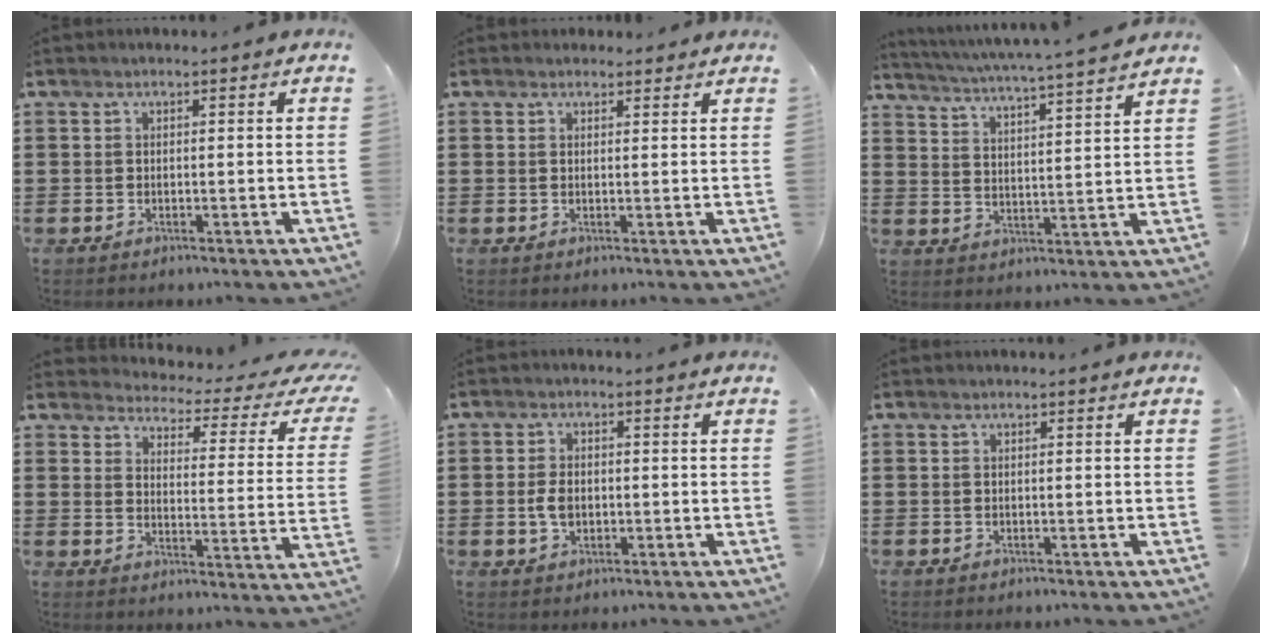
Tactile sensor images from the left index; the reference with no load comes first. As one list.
[{"total": 1.4, "force": [1.3, 0.6, 0.2], "torque": [-0.006, 0.003, 0.027]}, {"total": 4.1, "force": [3.8, -1.0, 1.4], "torque": [-0.045, -0.034, 0.057]}, {"total": 3.1, "force": [2.7, 0.5, 1.4], "torque": [-0.039, -0.029, 0.037]}, {"total": 3.3, "force": [-0.4, 2.1, 2.5], "torque": [-0.056, 0.001, -0.010]}, {"total": 0.0}]